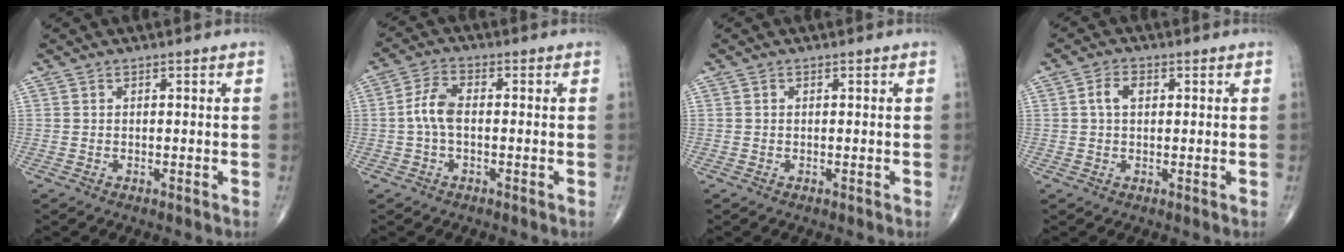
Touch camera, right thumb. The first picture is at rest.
{"total": 6.5, "force": [-0.6, 3.5, 5.4], "torque": [-0.117, 0.020, -0.018]}
{"total": 0.0}
{"total": 3.5, "force": [0.8, 2.2, 2.6], "torque": [-0.052, 0.009, 0.012]}